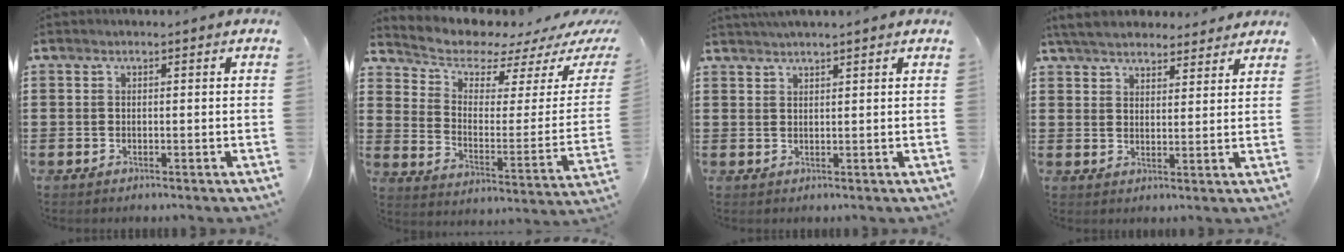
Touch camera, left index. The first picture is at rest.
{"total": 5.6, "force": [5.2, 1.8, 0.8], "torque": [-0.055, -0.045, 0.088]}
{"total": 1.7, "force": [1.6, -0.2, 0.4], "torque": [-0.010, 0.002, 0.032]}
{"total": 5.3, "force": [5.0, 1.2, 1.5], "torque": [-0.045, -0.012, 0.092]}